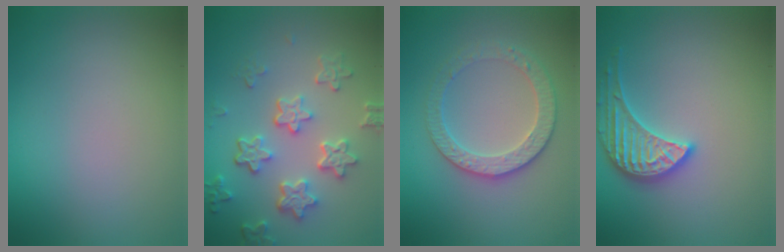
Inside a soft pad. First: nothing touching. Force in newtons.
{"total": 5.3, "press": 4.1, "slide": 3.4}
{"total": 3.3, "press": 3.3, "slide": 0.6}
{"total": 3.3, "press": 3.3, "slide": 0.4}